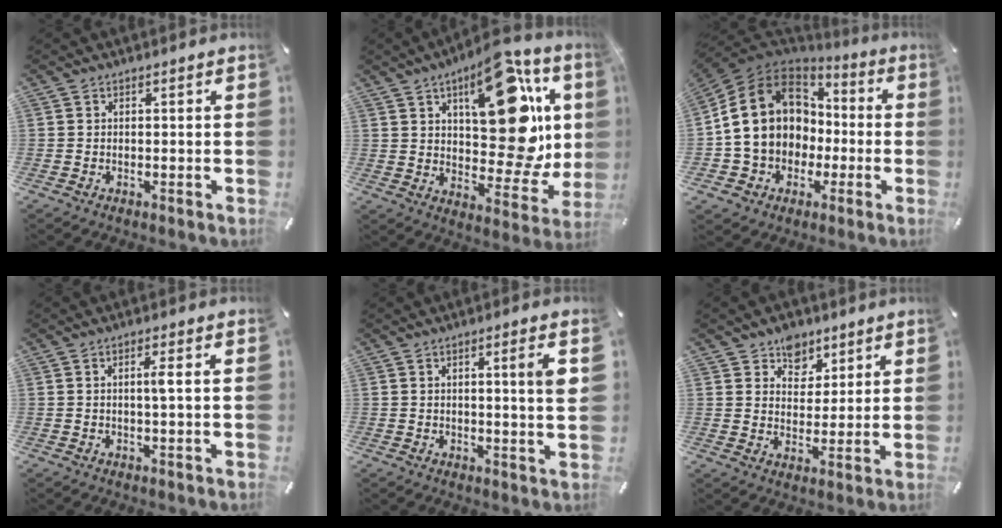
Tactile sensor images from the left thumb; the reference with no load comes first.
{"total": 25.5, "force": [9.2, 12.8, 20.1], "torque": [-0.262, -0.055, 0.156]}
{"total": 17.0, "force": [0.0, 14.8, 8.4], "torque": [-0.166, 0.012, 0.006]}
{"total": 2.8, "force": [0.5, -0.1, 2.8], "torque": [-0.055, -0.003, 0.004]}
{"total": 5.6, "force": [1.5, -0.1, 5.4], "torque": [-0.087, -0.010, 0.016]}
{"total": 7.0, "force": [5.0, 5.0, 0.2], "torque": [0.006, -0.032, 0.089]}